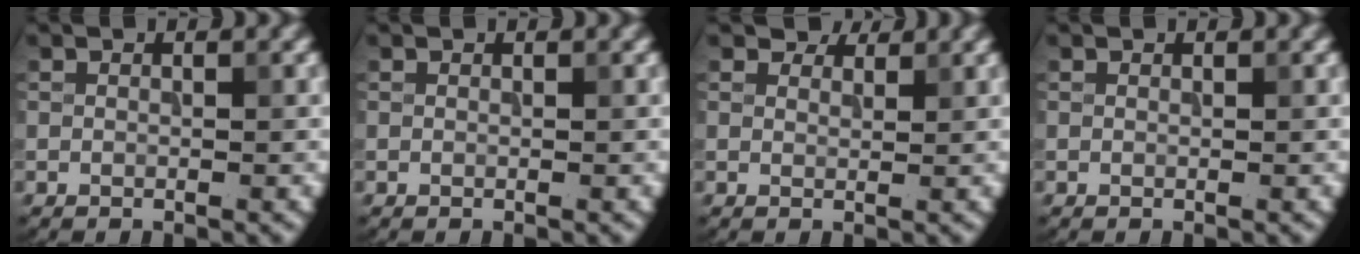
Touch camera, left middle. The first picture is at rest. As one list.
[{"total": 0.0}, {"total": 2.2, "force": [2.0, 0.8, 0.5], "torque": [-0.014, 0.001, 0.025]}, {"total": 0.0}]